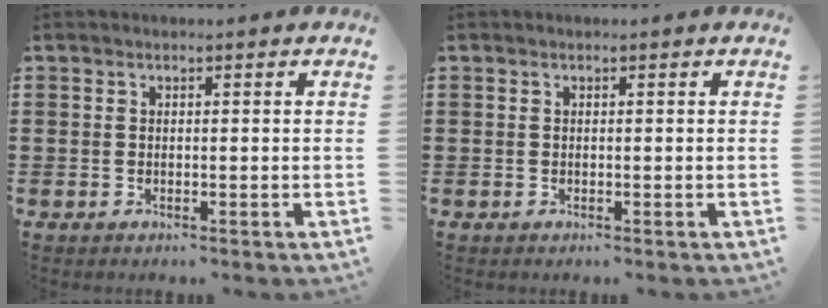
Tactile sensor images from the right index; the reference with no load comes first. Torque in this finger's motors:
{"motor_torque": [0.02, 0.05, 0.00, 0.00]}